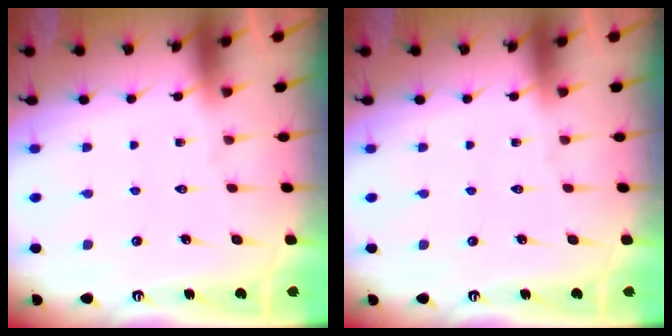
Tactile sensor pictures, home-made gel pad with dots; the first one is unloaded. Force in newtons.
{"total": 0.0}